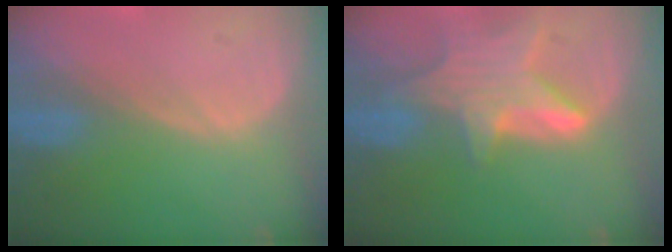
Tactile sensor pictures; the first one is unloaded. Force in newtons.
{"total": 7.8, "press": 7.1, "slide": 3.2}